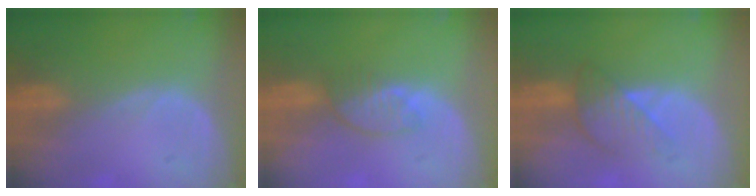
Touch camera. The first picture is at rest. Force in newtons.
{"total": 3.7, "press": 3.3, "slide": 1.6}
{"total": 4.8, "press": 4.8, "slide": 0.3}